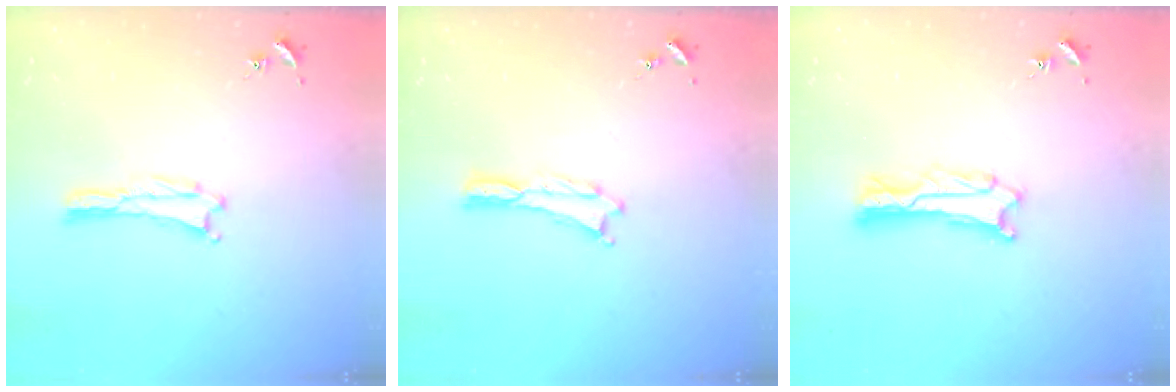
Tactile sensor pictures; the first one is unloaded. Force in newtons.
{"total": 0.0}
{"total": 1.8, "press": 1.8, "slide": 0.2}